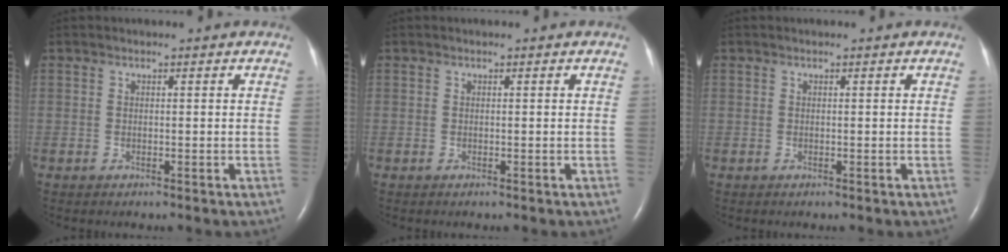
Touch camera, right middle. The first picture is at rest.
{"total": 0.0}
{"total": 0.0}